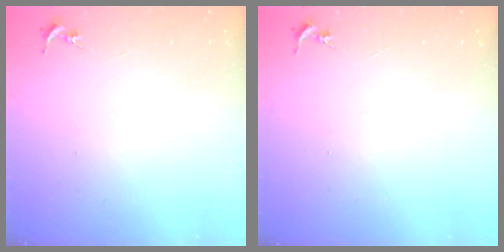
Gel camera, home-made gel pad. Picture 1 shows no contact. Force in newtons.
{"total": 0.0}